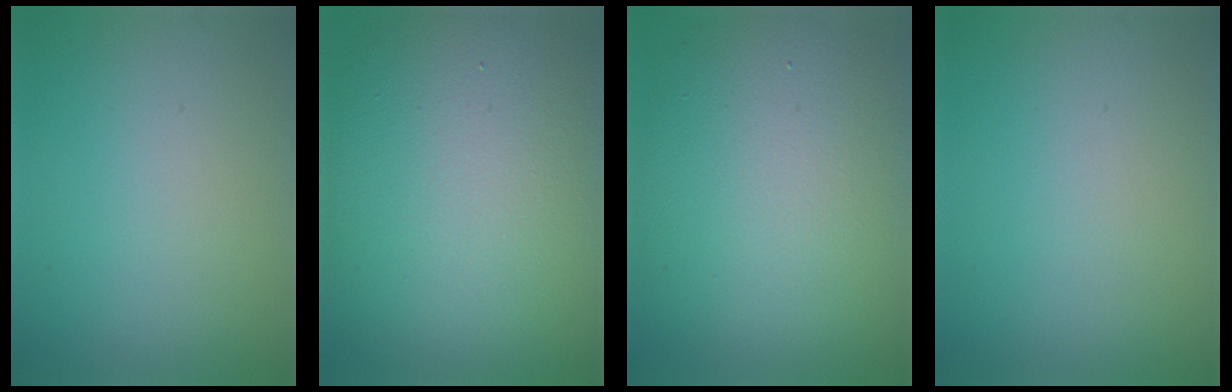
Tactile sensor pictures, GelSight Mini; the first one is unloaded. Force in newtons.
{"total": 17.1, "press": 17.1, "slide": 0.8}
{"total": 12.4, "press": 12.3, "slide": 0.7}
{"total": 0.0}